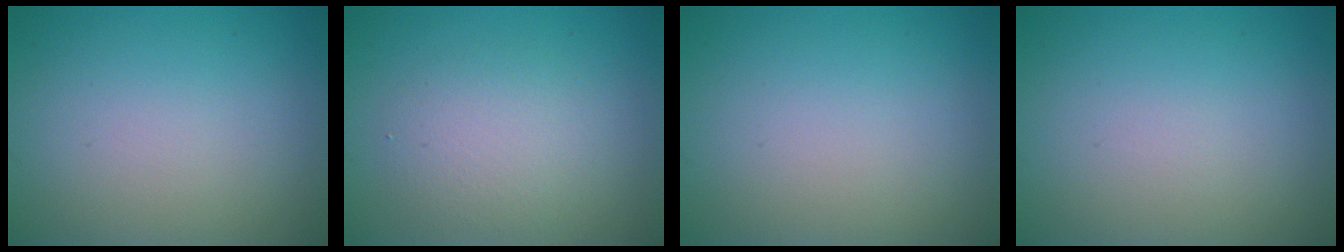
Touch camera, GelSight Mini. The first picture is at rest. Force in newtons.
{"total": 2.9, "press": 2.9, "slide": 0.2}
{"total": 0.0}
{"total": 0.0}